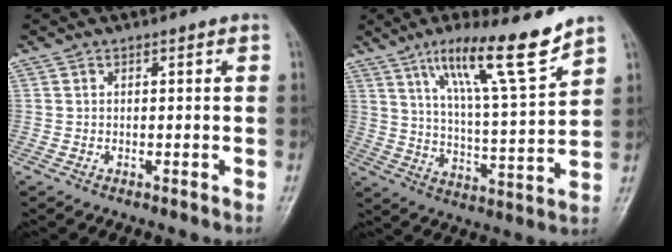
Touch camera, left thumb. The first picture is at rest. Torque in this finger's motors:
{"motor_torque": [0.40, 0.29, 1.44, -1.33, 0.13]}